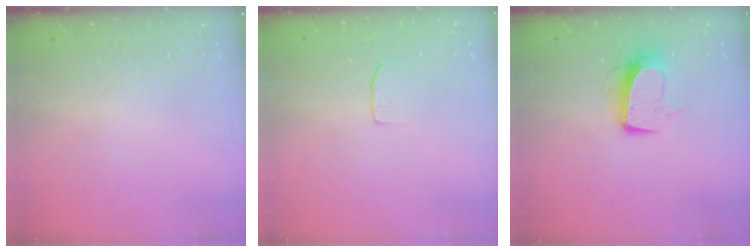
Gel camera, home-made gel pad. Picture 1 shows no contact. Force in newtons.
{"total": 4.3, "press": 4.3, "slide": 0.3}
{"total": 10.0, "press": 10.0, "slide": 0.3}